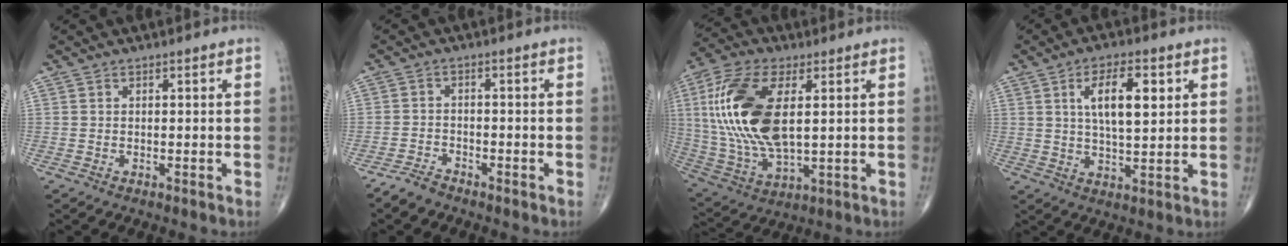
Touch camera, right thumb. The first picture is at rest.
{"total": 3.0, "force": [-2.7, 1.0, 0.8], "torque": [-0.021, 0.008, -0.054]}
{"total": 20.4, "force": [3.5, 9.6, 17.6], "torque": [-0.376, -0.011, 0.068]}
{"total": 9.7, "force": [3.1, 3.7, 8.4], "torque": [-0.127, -0.010, 0.053]}